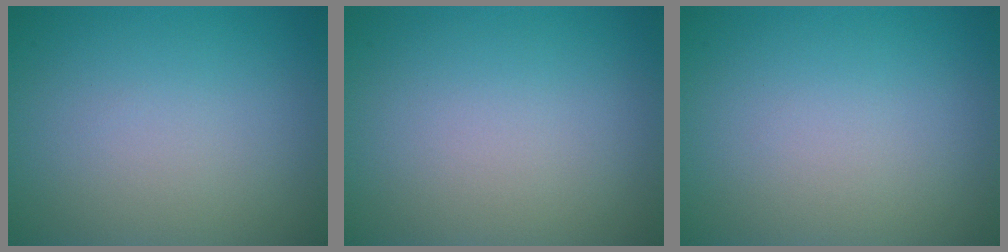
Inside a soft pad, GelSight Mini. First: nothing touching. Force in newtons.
{"total": 0.0}
{"total": 0.0}